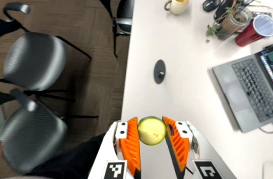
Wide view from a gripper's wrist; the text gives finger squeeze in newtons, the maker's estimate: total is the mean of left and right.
{"total": 10.1, "left": 9.8, "right": 10.4}